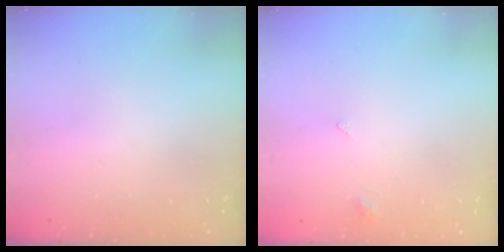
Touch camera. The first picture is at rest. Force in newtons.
{"total": 2.5, "press": 2.4, "slide": 0.5}